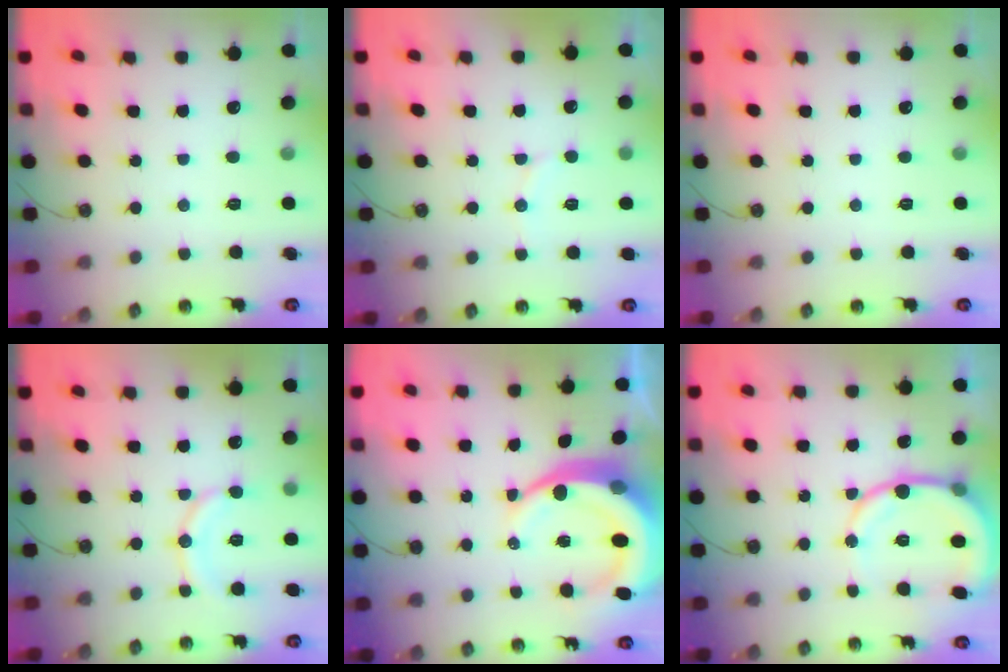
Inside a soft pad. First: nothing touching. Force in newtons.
{"total": 6.2, "press": 6.0, "slide": 1.6}
{"total": 0.0}
{"total": 11.2, "press": 11.1, "slide": 1.6}
{"total": 11.9, "press": 11.8, "slide": 1.6}
{"total": 11.3, "press": 11.0, "slide": 2.3}